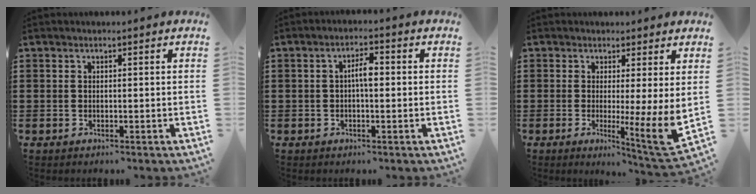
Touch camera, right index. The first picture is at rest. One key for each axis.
{"total": 3.2, "fx": -0.1, "fy": 1.0, "fz": 3.1, "tx": -0.058, "ty": 0.005, "tz": -0.004}
{"total": 6.5, "fx": 1.5, "fy": 0.7, "fz": 6.2, "tx": -0.096, "ty": -0.038, "tz": 0.030}